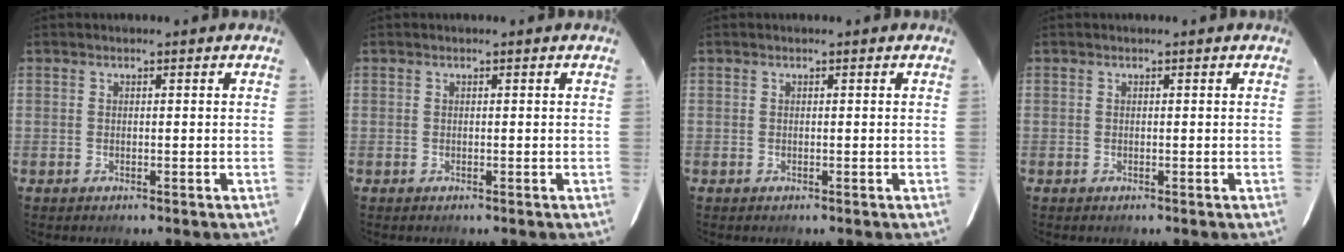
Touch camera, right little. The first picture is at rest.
{"total": 0.0}
{"total": 0.0}
{"total": 0.0}